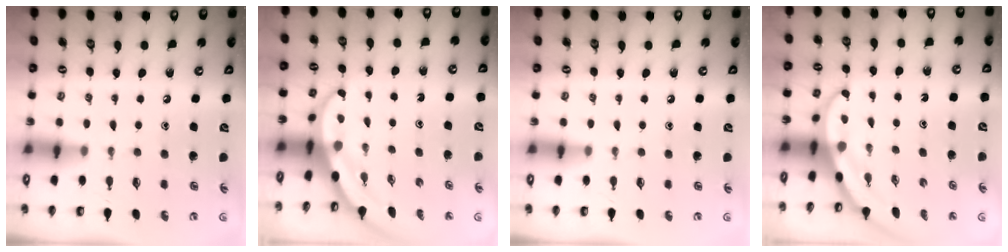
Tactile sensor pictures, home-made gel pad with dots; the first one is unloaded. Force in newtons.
{"total": 3.4, "press": 3.4, "slide": 0.1}
{"total": 0.0}
{"total": 3.2, "press": 3.2, "slide": 0.2}